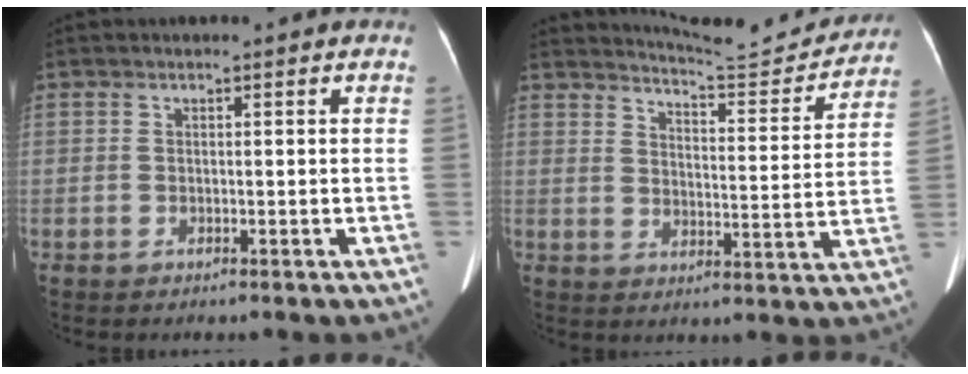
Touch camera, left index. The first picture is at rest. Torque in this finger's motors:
{"motor_torque": [0.39, -0.87, -0.03, -0.03]}